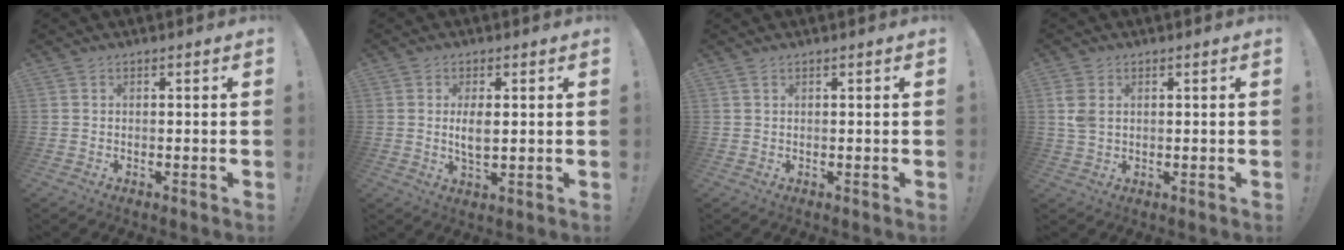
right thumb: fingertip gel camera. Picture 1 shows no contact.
{"total": 4.6, "force": [0.6, 1.9, 4.1], "torque": [-0.072, -0.007, 0.006]}
{"total": 0.9, "force": [0.5, 0.2, 0.7], "torque": [-0.016, 0.002, 0.009]}
{"total": 4.3, "force": [1.6, 2.8, 2.8], "torque": [-0.063, 0.001, 0.031]}